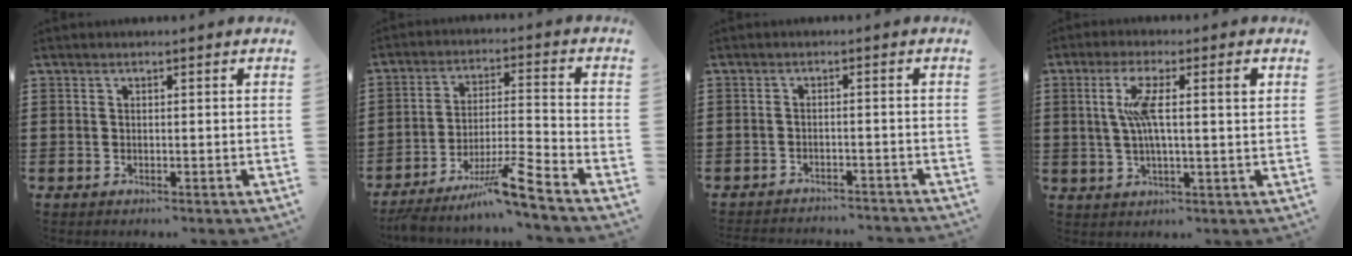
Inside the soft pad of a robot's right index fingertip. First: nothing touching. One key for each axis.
{"total": 8.4, "fx": -6.6, "fy": -0.4, "fz": 5.1, "tx": -0.091, "ty": -0.007, "tz": -0.129}
{"total": 2.0, "fx": -2.0, "fy": -0.1, "fz": 0.2, "tx": -0.007, "ty": 0.000, "tz": -0.043}
{"total": 7.0, "fx": 1.5, "fy": 1.0, "fz": 6.8, "tx": -0.131, "ty": 0.002, "tz": 0.021}